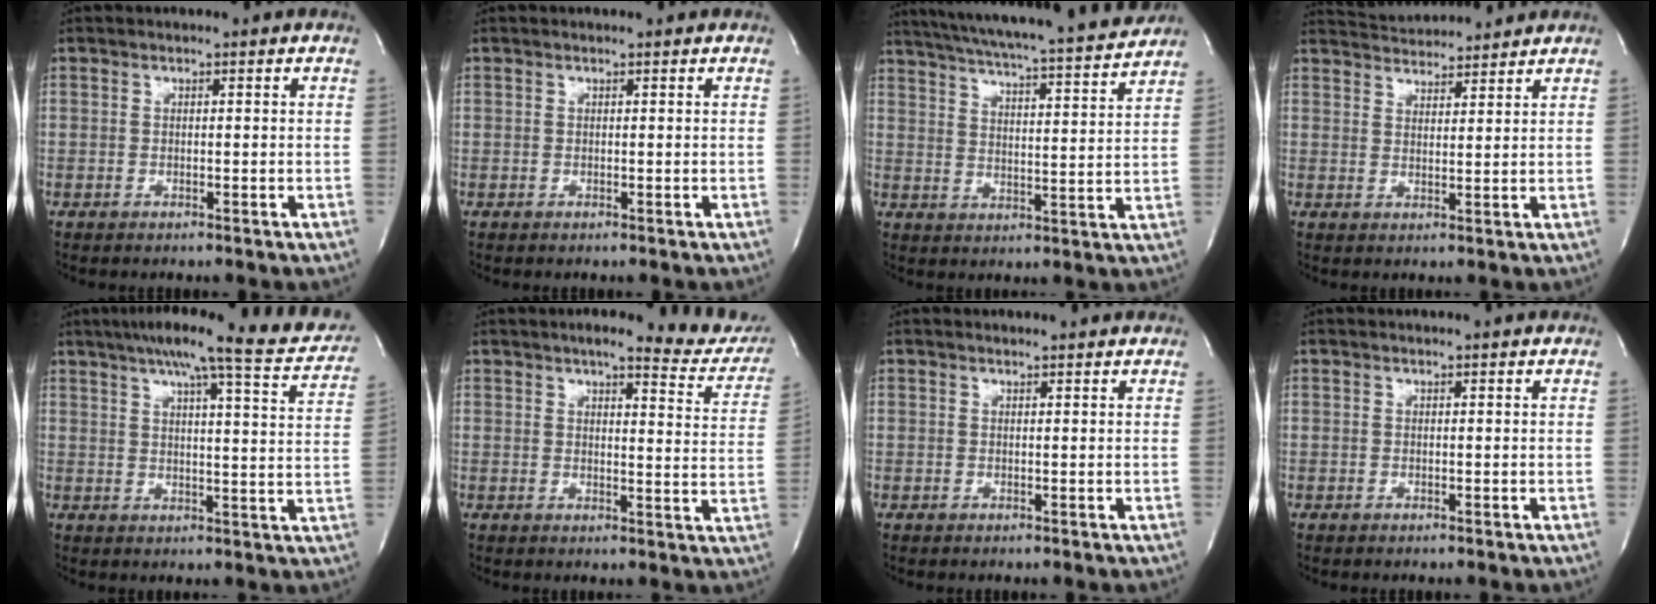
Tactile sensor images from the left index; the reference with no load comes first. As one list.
[{"total": 0.5, "force": [0.5, 0.0, 0.1], "torque": [-0.004, 0.002, 0.004]}, {"total": 20.0, "force": [18.2, 0.0, 8.3], "torque": [-0.140, -0.019, 0.253]}, {"total": 8.3, "force": [8.1, 1.0, 1.7], "torque": [-0.035, 0.022, 0.125]}, {"total": 19.5, "force": [16.3, 1.3, 10.7], "torque": [-0.156, -0.002, 0.195]}, {"total": 12.8, "force": [11.3, 2.6, 5.4], "torque": [-0.041, -0.025, 0.111]}, {"total": 2.1, "force": [2.1, 0.0, 0.3], "torque": [-0.011, 0.005, 0.024]}, {"total": 0.9, "force": [0.8, -0.1, 0.2], "torque": [-0.008, 0.000, 0.013]}]